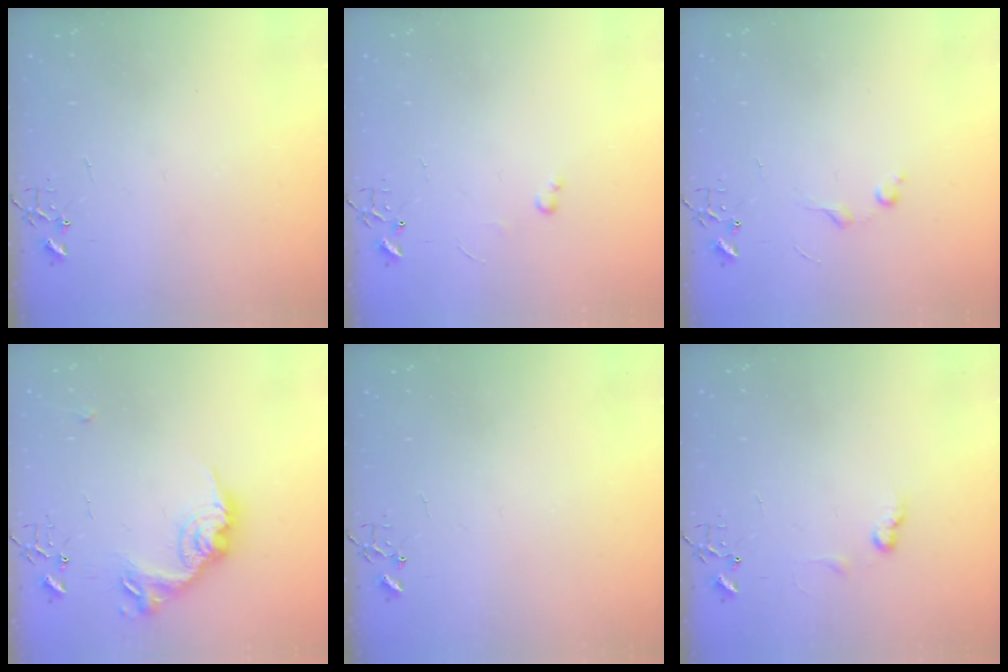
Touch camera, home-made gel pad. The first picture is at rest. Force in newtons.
{"total": 2.6, "press": 2.6, "slide": 0.4}
{"total": 6.8, "press": 6.7, "slide": 0.8}
{"total": 16.7, "press": 16.7, "slide": 0.9}
{"total": 0.0}
{"total": 6.0, "press": 6.0, "slide": 0.8}